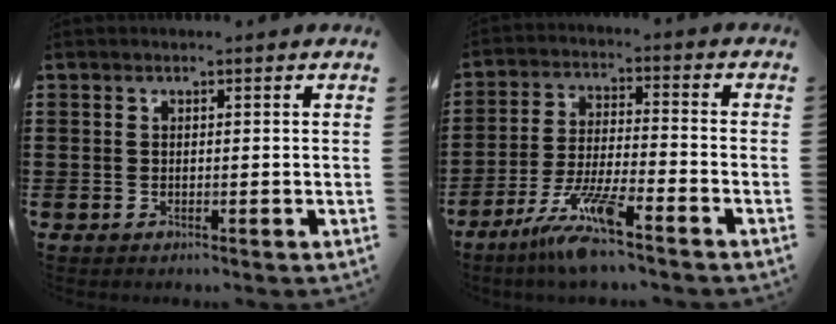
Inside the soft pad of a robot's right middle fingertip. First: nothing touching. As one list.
[{"total": 8.9, "force": [-6.5, 0.6, 6.1], "torque": [-0.126, -0.011, -0.123]}]